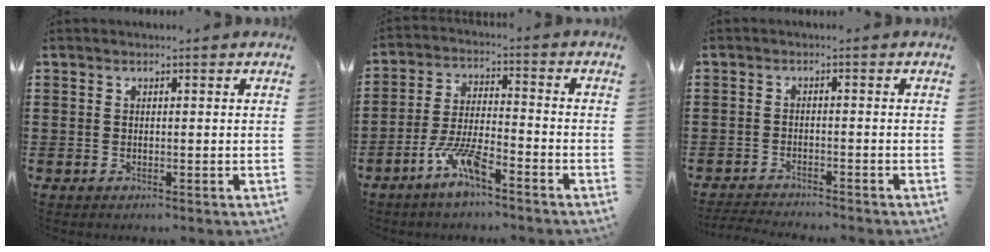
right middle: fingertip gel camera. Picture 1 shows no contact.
{"total": 7.4, "force": [-5.0, 1.5, 5.2], "torque": [-0.125, -0.007, -0.099]}
{"total": 2.6, "force": [-2.6, 0.1, 0.3], "torque": [-0.015, -0.003, -0.057]}